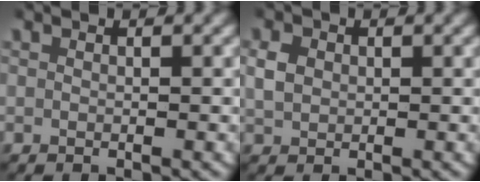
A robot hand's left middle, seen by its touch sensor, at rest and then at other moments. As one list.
[{"total": 2.2, "force": [0.3, 1.9, 1.1], "torque": [-0.028, 0.000, 0.012]}]